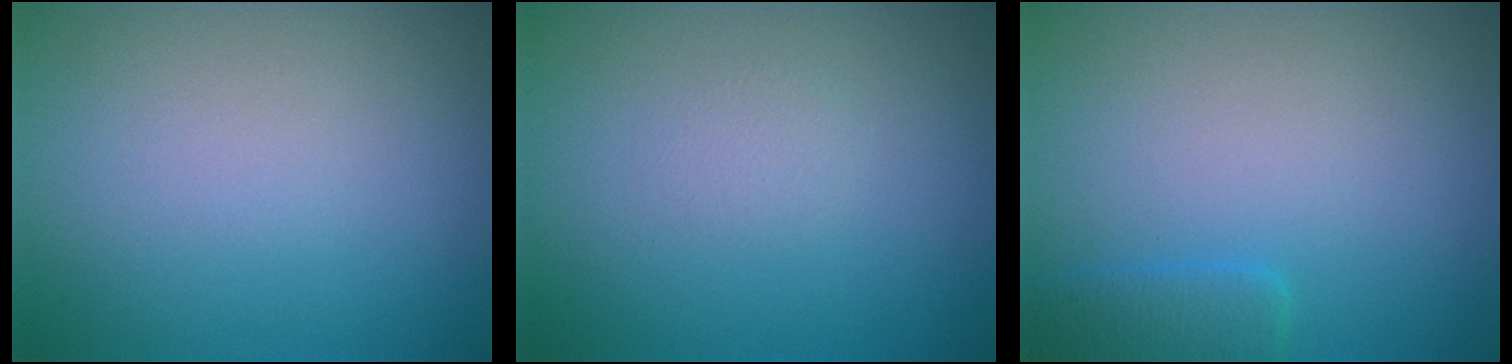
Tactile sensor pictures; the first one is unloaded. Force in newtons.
{"total": 0.8, "press": 0.8, "slide": 0.1}
{"total": 2.0, "press": 2.0, "slide": 0.1}